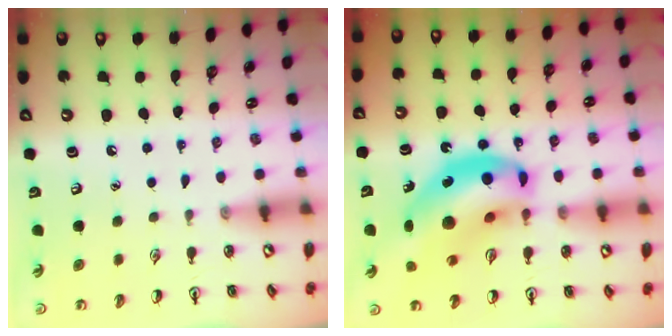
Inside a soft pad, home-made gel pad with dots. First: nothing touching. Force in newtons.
{"total": 19.1, "press": 18.3, "slide": 5.6}